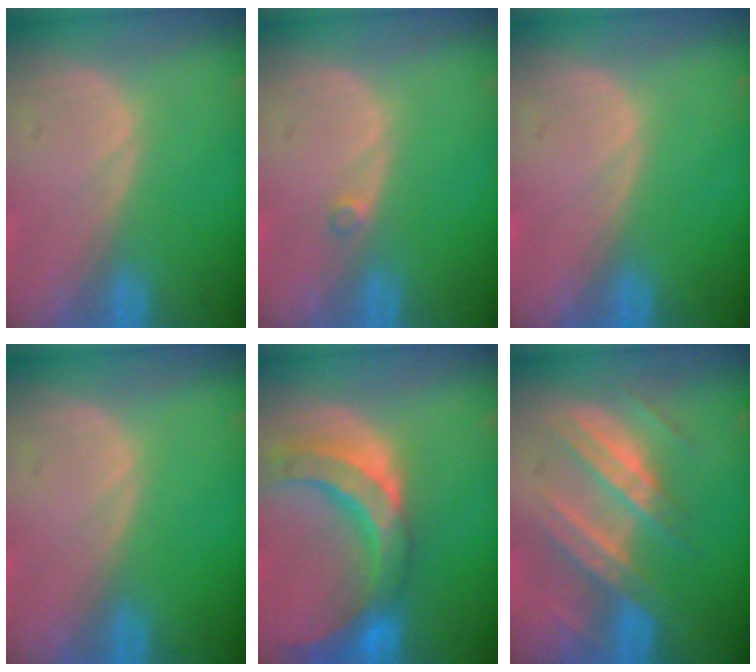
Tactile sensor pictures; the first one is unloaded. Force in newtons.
{"total": 1.0, "press": 0.8, "slide": 0.5}
{"total": 0.0}
{"total": 0.0}
{"total": 10.6, "press": 9.3, "slide": 5.0}
{"total": 7.2, "press": 7.2, "slide": 0.8}